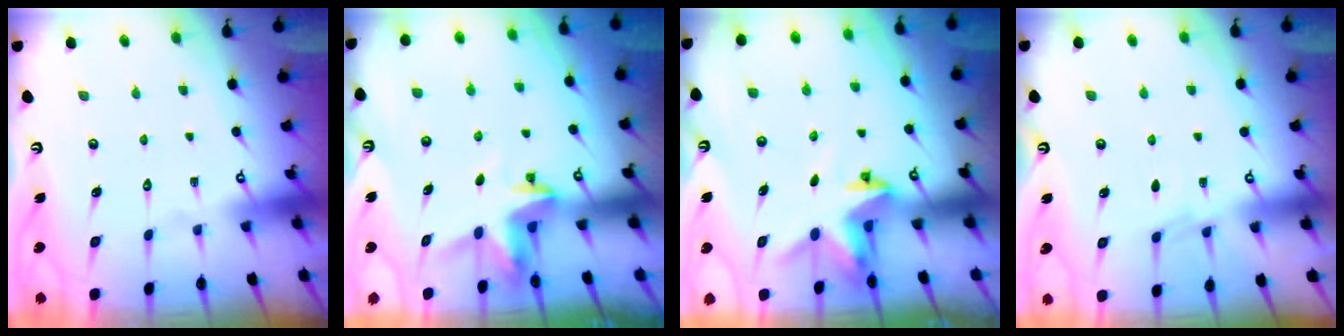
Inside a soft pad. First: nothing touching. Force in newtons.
{"total": 3.5, "press": 3.4, "slide": 0.4}
{"total": 3.2, "press": 3.2, "slide": 0.0}
{"total": 2.3, "press": 2.3, "slide": 0.4}